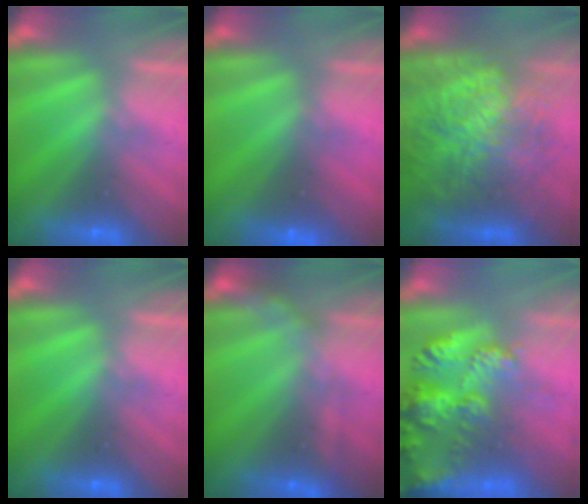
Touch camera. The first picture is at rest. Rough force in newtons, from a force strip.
{"total": 2.4}
{"total": 11.2}
{"total": 0.0}
{"total": 2.7}
{"total": 9.6}